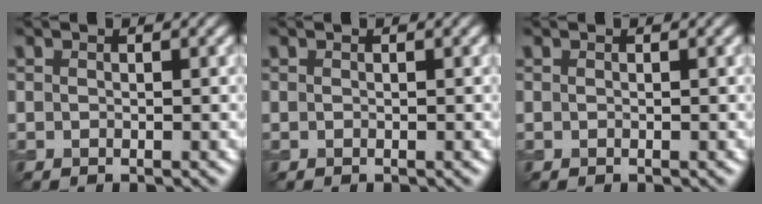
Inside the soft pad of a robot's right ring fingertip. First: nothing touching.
{"total": 0.0}
{"total": 0.0}